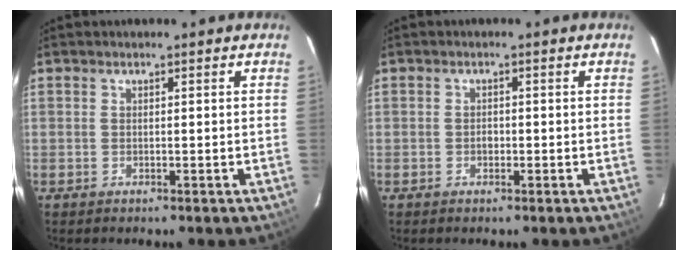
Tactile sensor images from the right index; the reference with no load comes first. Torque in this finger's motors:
{"motor_torque": [0.31, 0.00, 0.13, 0.02]}